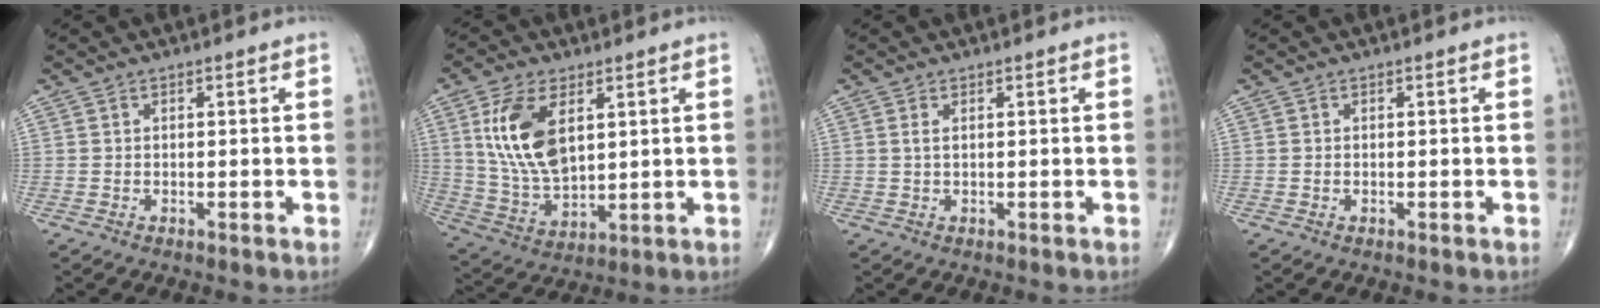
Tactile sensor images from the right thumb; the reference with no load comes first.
{"total": 14.0, "force": [4.4, 7.4, 11.0], "torque": [-0.213, -0.018, 0.095]}
{"total": 1.1, "force": [0.3, 0.4, 0.9], "torque": [-0.025, 0.004, 0.008]}
{"total": 0.0}